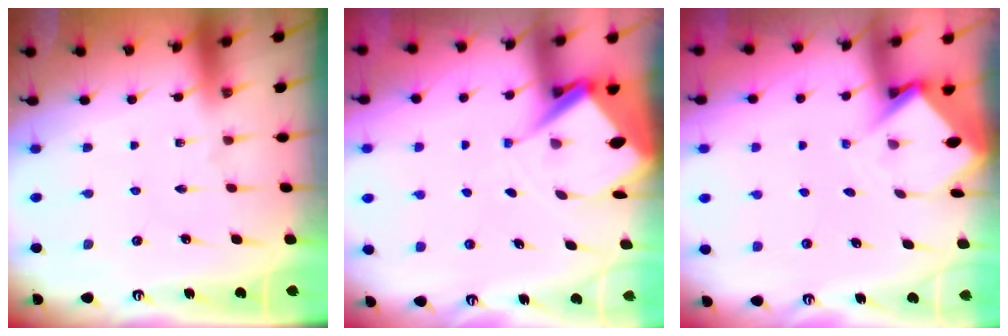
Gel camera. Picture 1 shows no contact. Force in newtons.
{"total": 8.2, "press": 8.1, "slide": 0.6}
{"total": 3.7, "press": 3.7, "slide": 0.3}